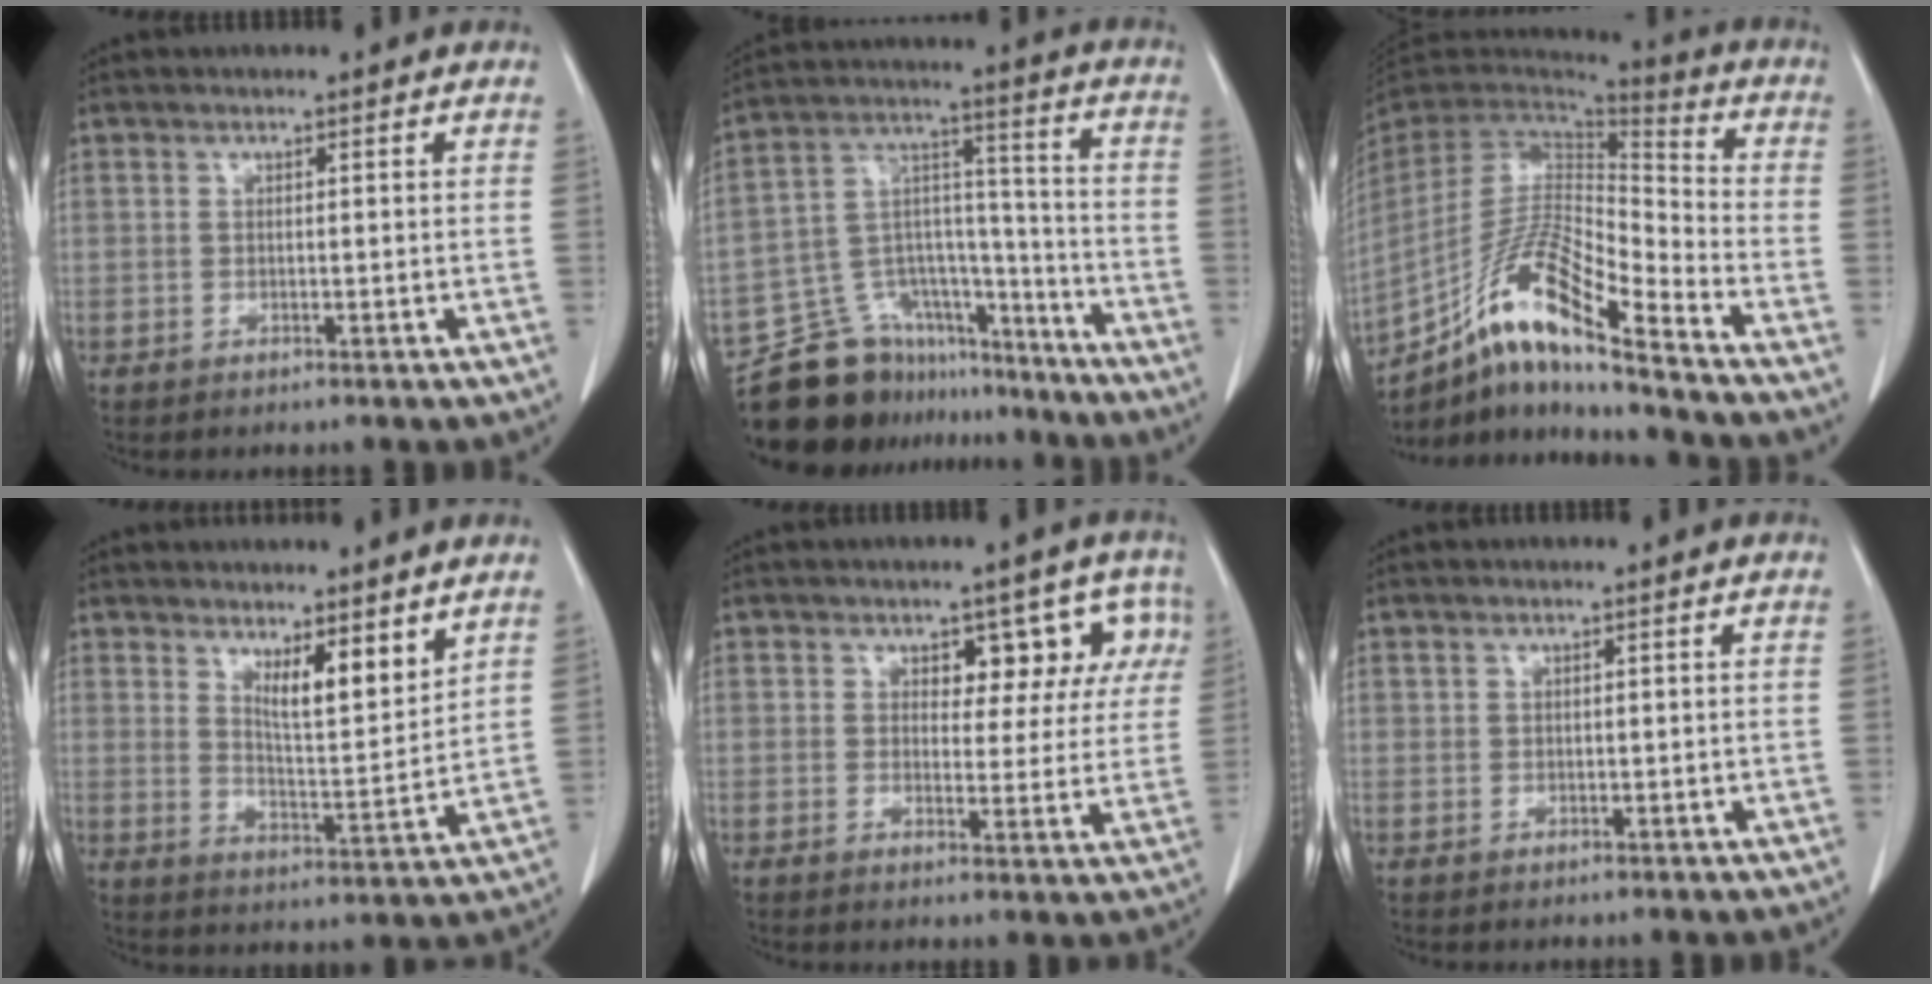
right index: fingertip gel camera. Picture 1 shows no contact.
{"total": 17.0, "force": [-14.7, 7.7, 3.6], "torque": [-0.063, 0.065, -0.239]}
{"total": 17.5, "force": [-12.5, 1.3, 12.1], "torque": [-0.244, -0.003, -0.230]}
{"total": 7.1, "force": [5.1, 1.3, 4.9], "torque": [-0.086, -0.018, 0.092]}
{"total": 6.5, "force": [3.3, 4.1, 3.9], "torque": [-0.021, 0.017, 0.038]}
{"total": 0.7, "force": [0.5, 0.5, 0.1], "torque": [0.007, -0.002, 0.006]}